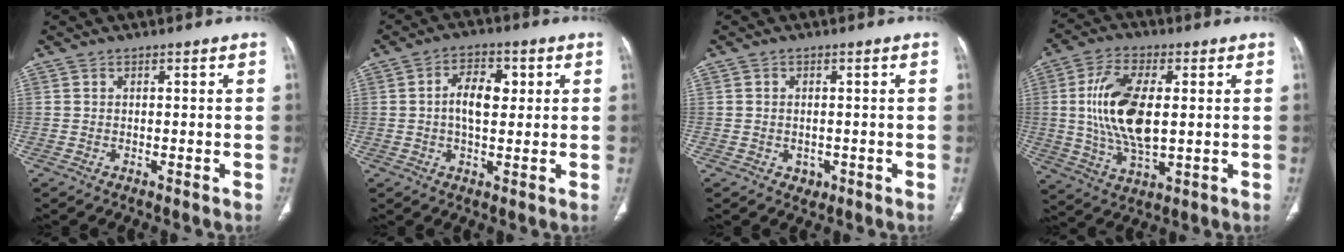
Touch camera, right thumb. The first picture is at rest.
{"total": 7.2, "force": [1.0, 4.1, 5.8], "torque": [-0.088, 0.010, 0.013]}
{"total": 2.1, "force": [-0.6, 1.9, 0.8], "torque": [-0.002, 0.004, -0.002]}
{"total": 15.2, "force": [1.3, 7.4, 13.2], "torque": [-0.260, -0.007, 0.027]}